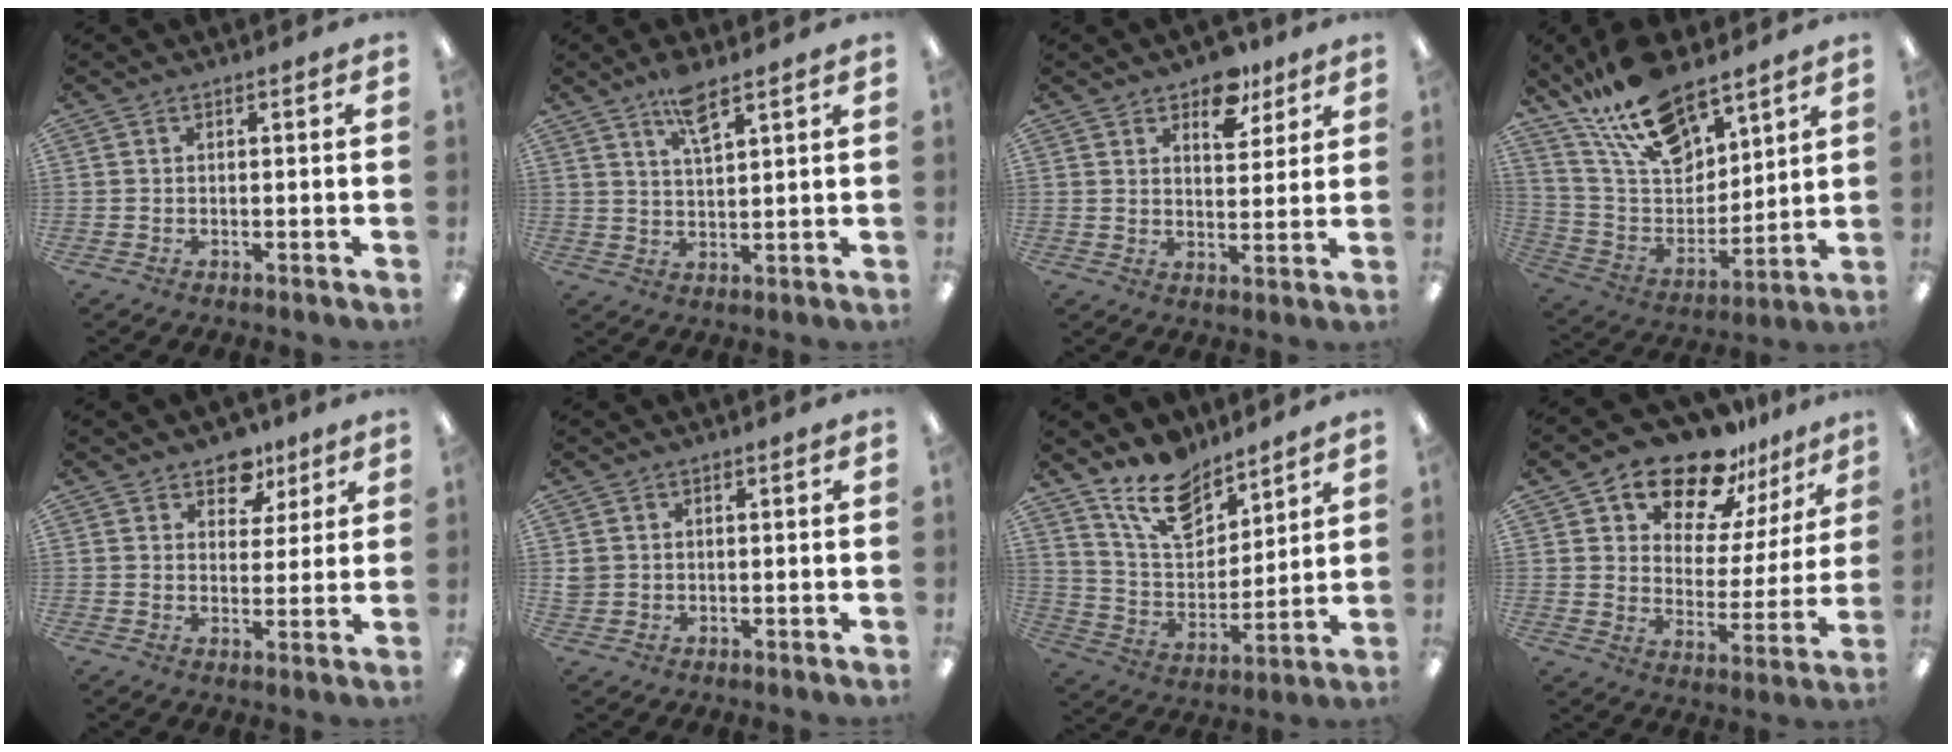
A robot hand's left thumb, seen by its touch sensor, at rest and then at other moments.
{"total": 6.2, "force": [4.6, 1.4, 4.0], "torque": [-0.075, -0.016, 0.076]}
{"total": 8.7, "force": [6.1, 4.6, 4.2], "torque": [-0.036, -0.033, 0.101]}
{"total": 19.8, "force": [14.8, 8.8, 9.9], "torque": [-0.190, -0.079, 0.266]}
{"total": 7.9, "force": [5.5, 5.1, 2.6], "torque": [-0.025, -0.029, 0.096]}
{"total": 1.9, "force": [0.4, 1.8, 0.3], "torque": [-0.009, 0.003, 0.007]}
{"total": 14.8, "force": [11.5, 7.1, 6.0], "torque": [-0.112, -0.069, 0.214]}
{"total": 16.8, "force": [13.9, 7.7, 5.6], "torque": [-0.095, -0.107, 0.246]}